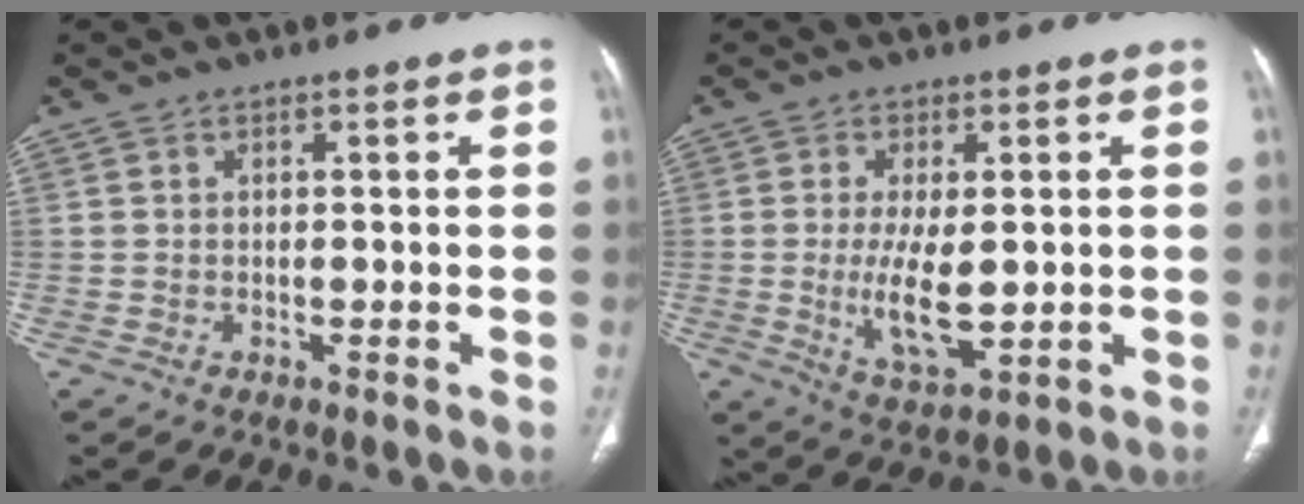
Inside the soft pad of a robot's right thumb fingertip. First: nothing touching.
{"total": 9.2, "force": [-0.5, 4.0, 8.3], "torque": [-0.148, -0.020, 0.002]}